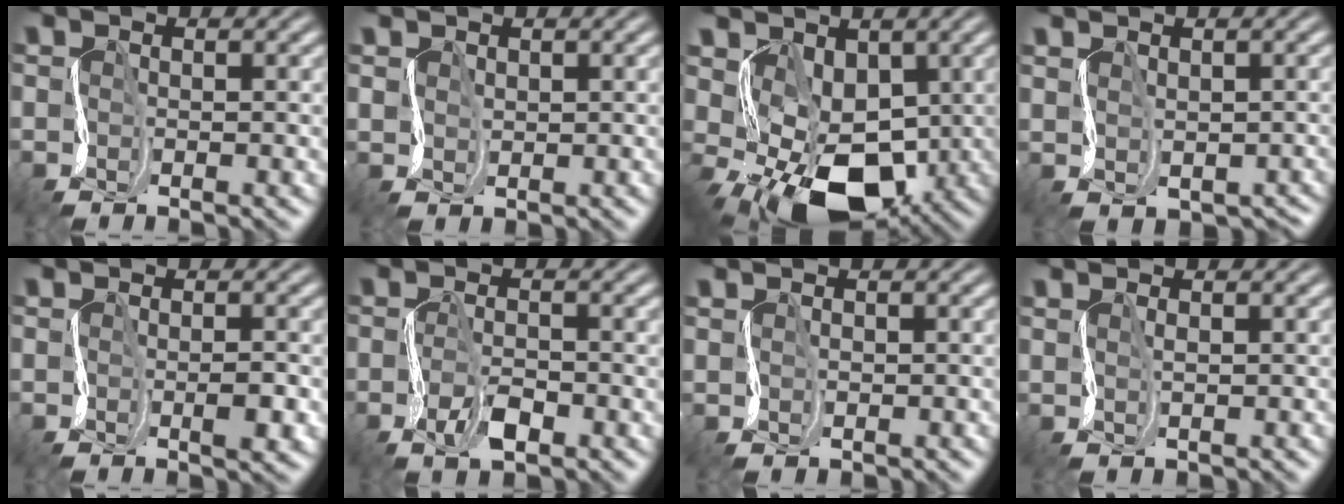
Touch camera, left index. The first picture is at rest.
{"total": 1.4, "force": [1.1, 0.7, -0.5], "torque": [0.007, 0.006, 0.023]}
{"total": 6.9, "force": [0.0, 5.1, 4.6], "torque": [-0.079, -0.018, 0.006]}
{"total": 1.7, "force": [0.8, 1.5, 0.3], "torque": [-0.001, -0.007, 0.025]}
{"total": 1.8, "force": [-0.4, 0.6, 1.7], "torque": [-0.029, 0.001, -0.007]}
{"total": 2.2, "force": [-0.7, 1.0, 1.8], "torque": [-0.042, 0.002, -0.014]}
{"total": 0.5, "force": [0.5, 0.2, -0.2], "torque": [0.006, 0.003, 0.009]}
{"total": 1.0, "force": [0.9, -0.3, -0.3], "torque": [0.004, 0.003, 0.018]}